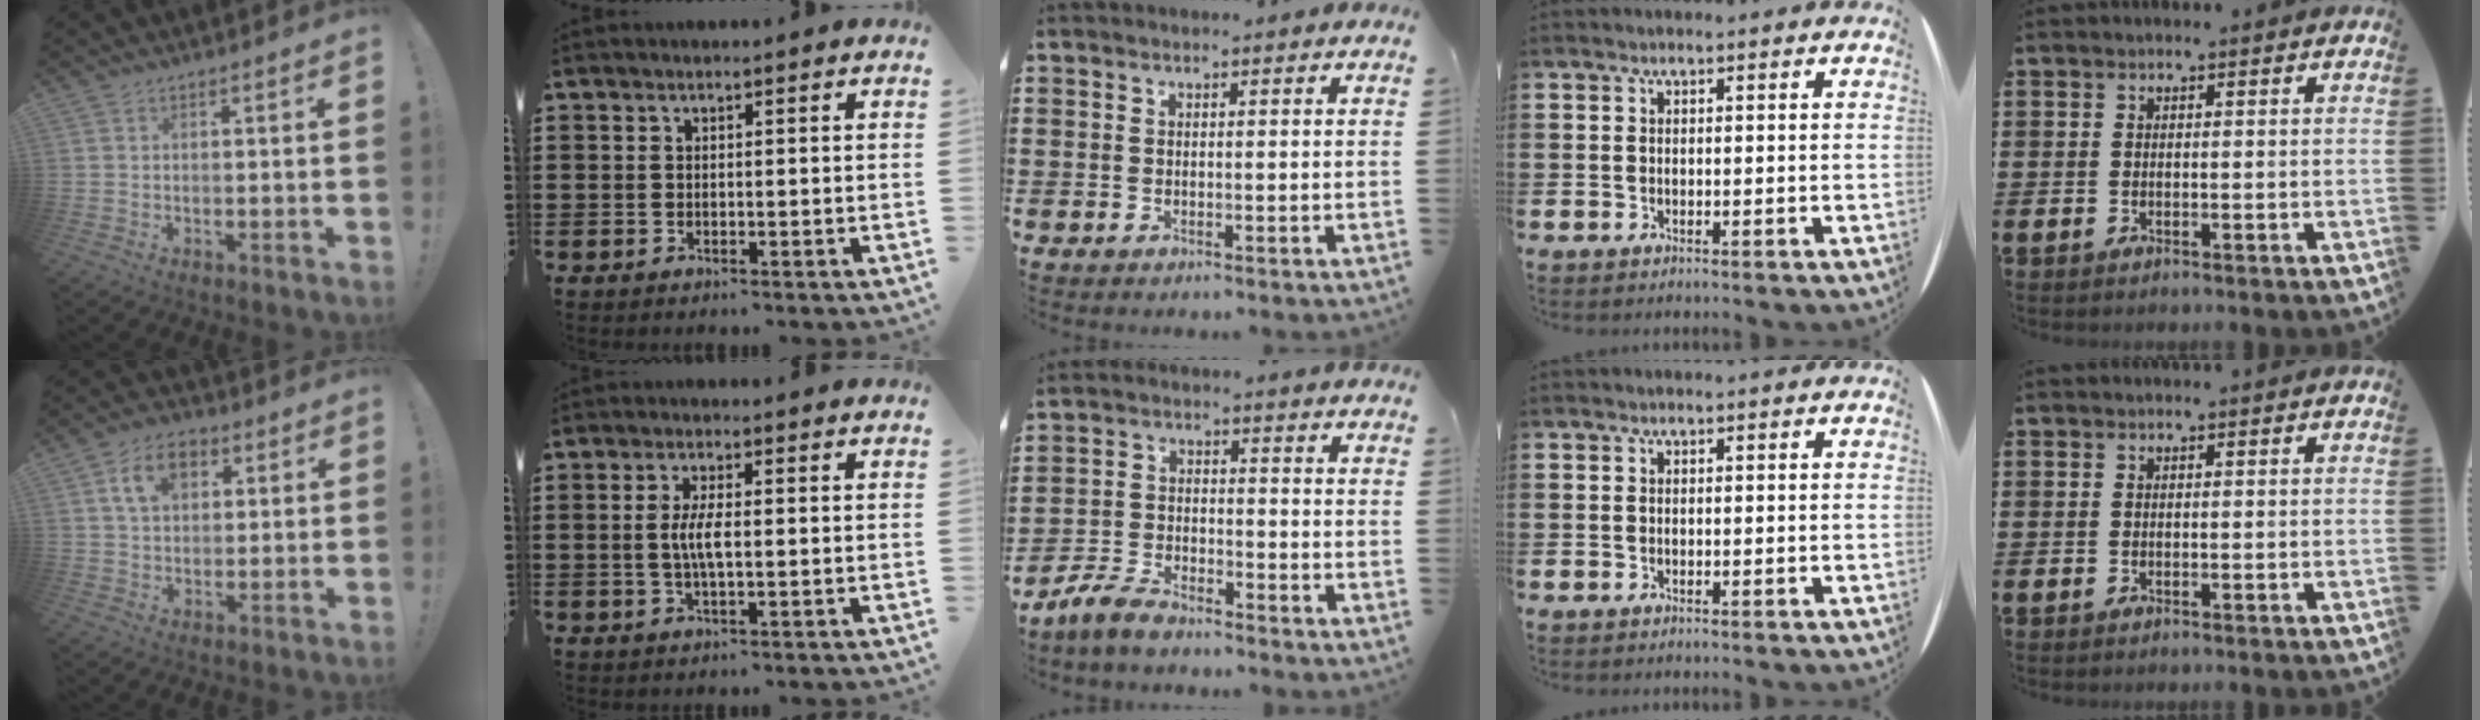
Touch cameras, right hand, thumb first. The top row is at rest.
{"thumb": {"total": 10.0, "force": [3.8, 6.7, 6.3], "torque": [-0.101, 0.010, 0.074]}, "index": {"total": 4.1, "force": [-0.3, 0.9, 4.0], "torque": [-0.087, -0.006, -0.011]}, "middle": {"total": 5.2, "force": [-4.8, 1.0, 1.6], "torque": [-0.048, 0.002, -0.099]}}